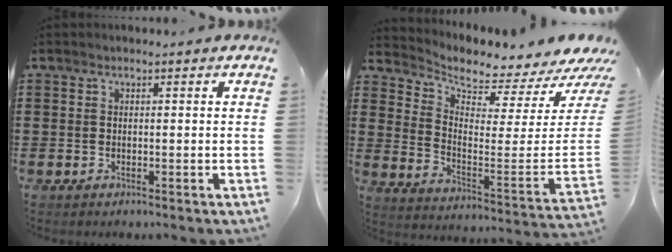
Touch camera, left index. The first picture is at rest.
{"total": 3.2, "force": [3.1, 0.2, 0.9], "torque": [-0.036, -0.056, 0.048]}